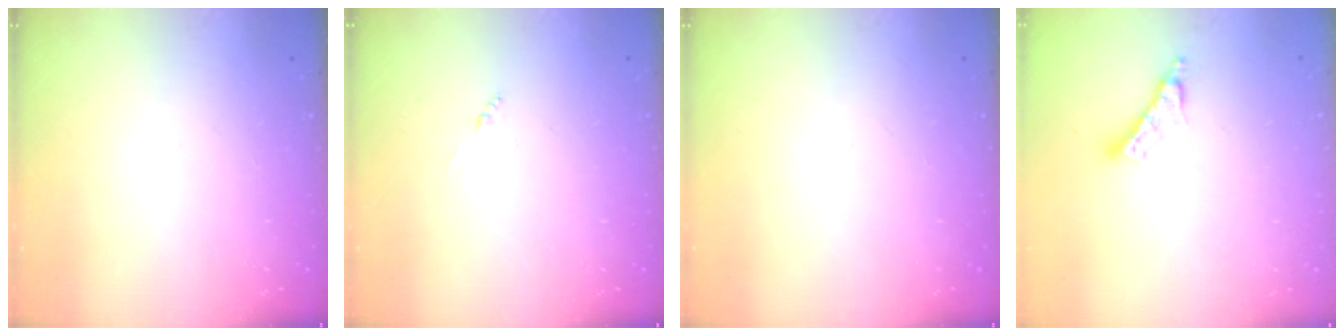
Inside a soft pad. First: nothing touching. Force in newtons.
{"total": 0.0}
{"total": 0.0}
{"total": 7.5, "press": 7.5, "slide": 0.5}